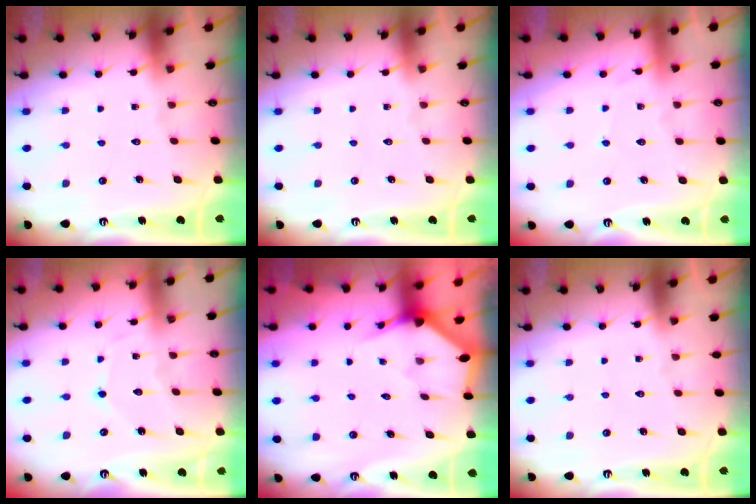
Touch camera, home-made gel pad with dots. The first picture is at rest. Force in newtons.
{"total": 0.0}
{"total": 2.9, "press": 2.8, "slide": 0.4}
{"total": 5.9, "press": 5.9, "slide": 0.5}
{"total": 2.6, "press": 2.6, "slide": 0.1}
{"total": 0.0}